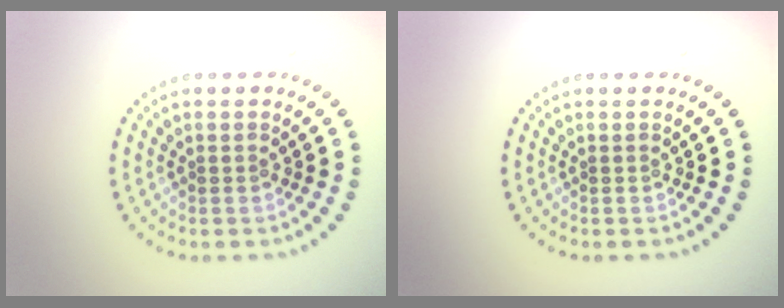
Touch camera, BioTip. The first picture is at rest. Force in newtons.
{"total": 0.0}